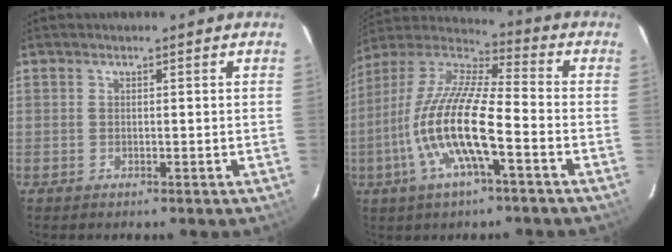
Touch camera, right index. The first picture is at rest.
{"total": 16.6, "force": [-5.4, 3.3, 15.4], "torque": [-0.304, -0.012, -0.112]}